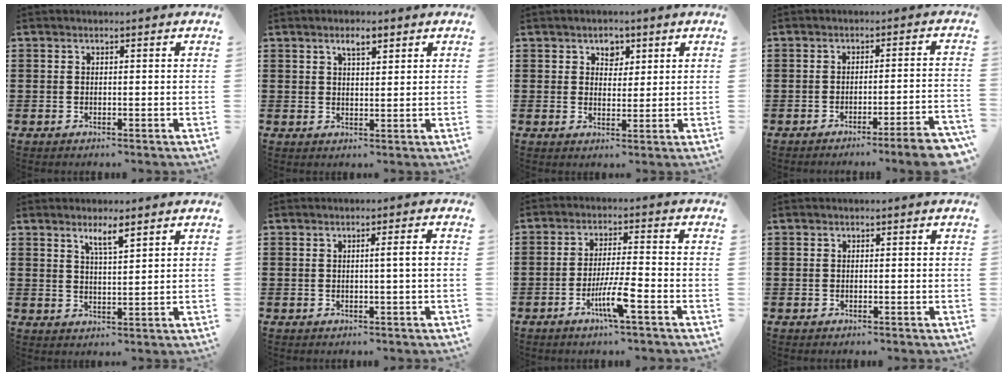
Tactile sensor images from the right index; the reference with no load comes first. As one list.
[{"total": 2.7, "force": [1.8, 0.8, 1.9], "torque": [-0.033, 0.002, 0.029]}, {"total": 2.9, "force": [1.6, 2.2, 1.0], "torque": [-0.022, 0.007, 0.026]}, {"total": 4.7, "force": [-3.7, -0.6, 2.9], "torque": [-0.046, -0.016, -0.070]}, {"total": 3.4, "force": [2.5, 0.5, 2.3], "torque": [-0.042, 0.000, 0.041]}, {"total": 2.1, "force": [0.0, -0.2, 2.1], "torque": [-0.036, -0.005, -0.002]}, {"total": 6.3, "force": [-3.0, 0.3, 5.6], "torque": [-0.110, -0.012, -0.057]}, {"total": 0.0}]